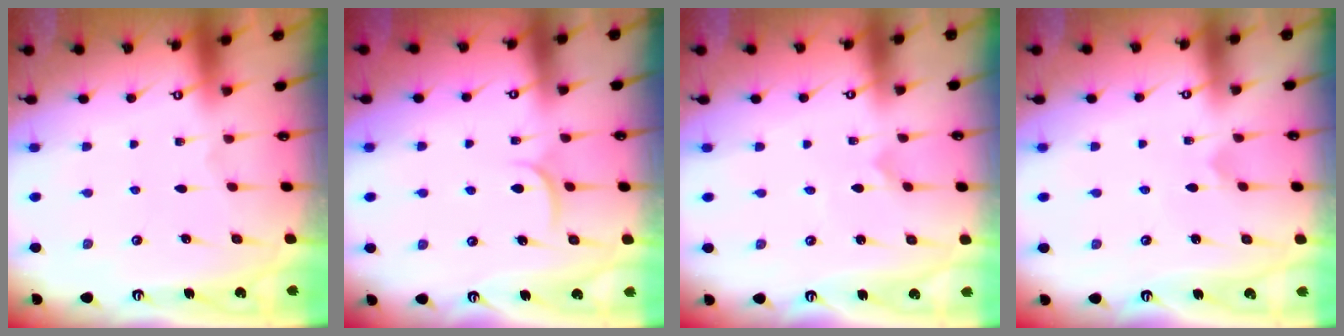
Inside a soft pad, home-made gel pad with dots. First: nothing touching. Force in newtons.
{"total": 5.6, "press": 5.6, "slide": 0.4}
{"total": 0.0}
{"total": 2.8, "press": 2.8, "slide": 0.3}